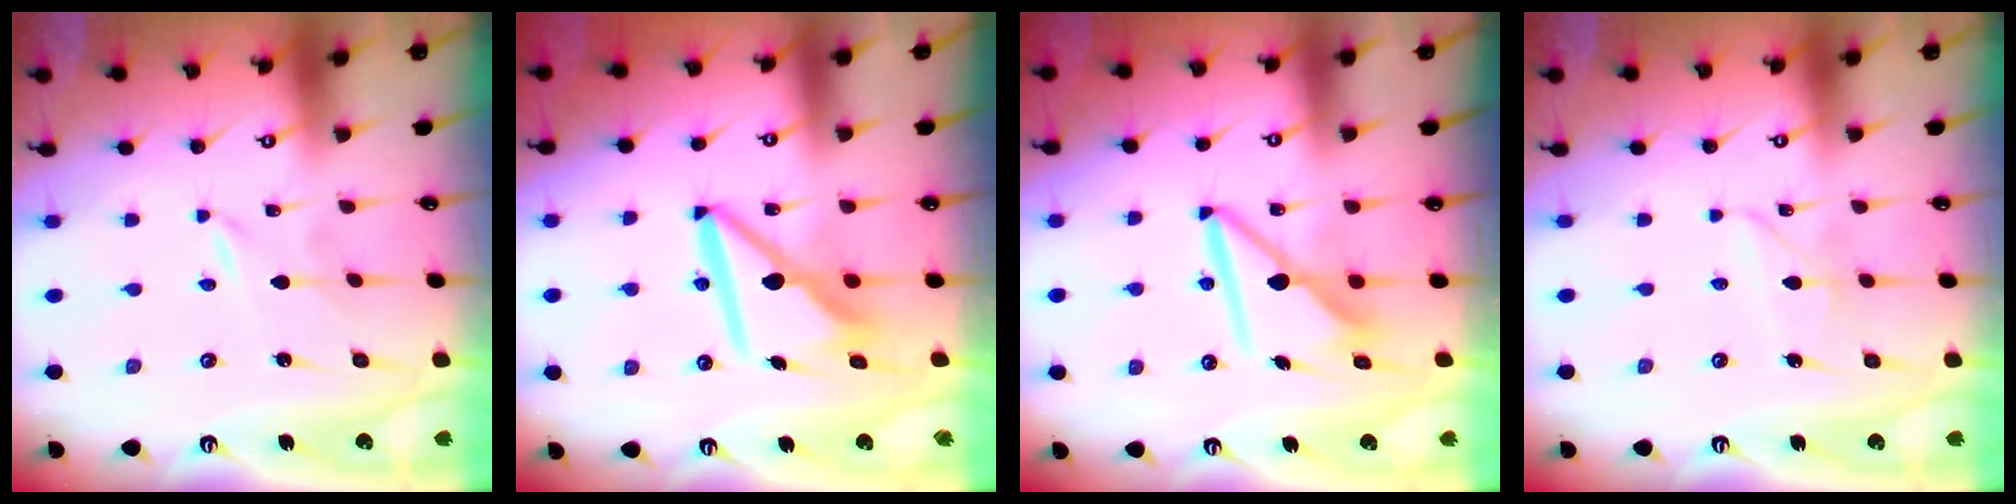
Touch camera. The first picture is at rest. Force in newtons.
{"total": 10.9, "press": 10.8, "slide": 1.2}
{"total": 9.4, "press": 9.4, "slide": 0.7}
{"total": 4.0, "press": 4.0, "slide": 0.3}